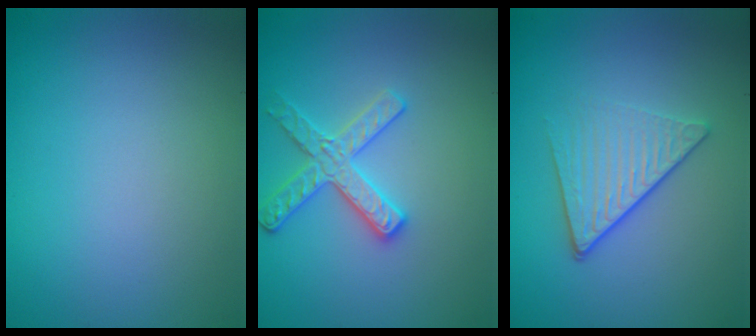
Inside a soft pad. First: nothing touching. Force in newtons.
{"total": 2.9, "press": 2.8, "slide": 0.6}
{"total": 4.1, "press": 2.9, "slide": 2.9}